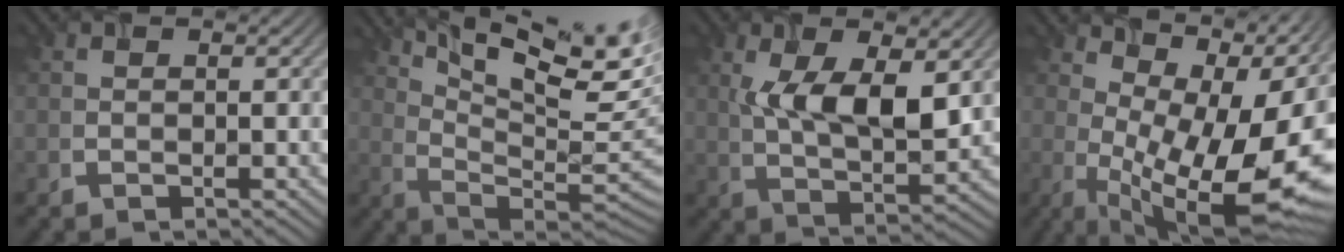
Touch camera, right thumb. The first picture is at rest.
{"total": 14.2, "force": [7.3, 3.9, 11.6], "torque": [-0.194, -0.002, 0.116]}
{"total": 10.3, "force": [1.8, 4.7, 9.0], "torque": [-0.159, -0.012, 0.034]}
{"total": 14.2, "force": [2.5, 6.1, 12.6], "torque": [-0.190, 0.002, 0.062]}